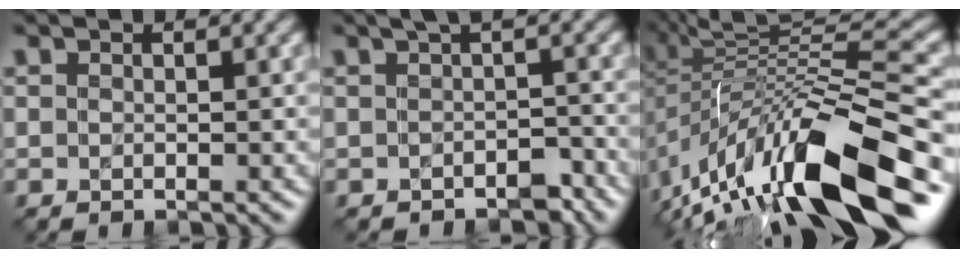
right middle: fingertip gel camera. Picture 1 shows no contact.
{"total": 2.2, "force": [-0.8, 0.7, 1.9], "torque": [-0.017, 0.000, -0.010]}
{"total": 14.5, "force": [-4.6, 4.2, 13.0], "torque": [-0.234, 0.021, -0.076]}